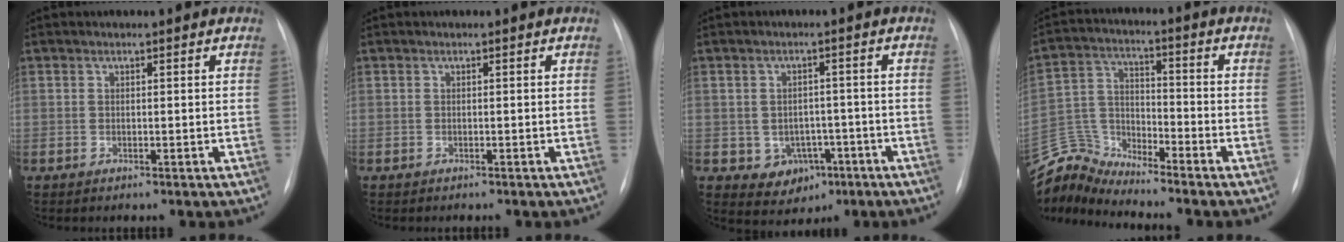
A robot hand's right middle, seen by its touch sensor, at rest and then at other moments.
{"total": 0.7, "force": [-0.6, 0.1, 0.3], "torque": [-0.007, -0.002, -0.008]}
{"total": 5.6, "force": [-2.1, 4.6, 2.3], "torque": [-0.030, 0.011, -0.017]}
{"total": 9.0, "force": [-8.9, -0.1, -0.9], "torque": [0.004, 0.036, -0.180]}